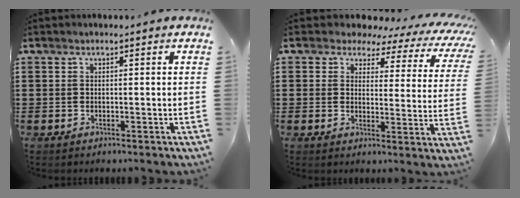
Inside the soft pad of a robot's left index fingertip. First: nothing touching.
{"total": 3.4, "force": [2.5, 2.1, 1.1], "torque": [-0.033, -0.014, 0.036]}